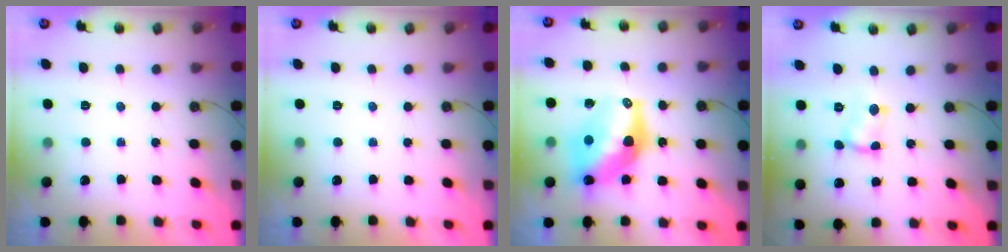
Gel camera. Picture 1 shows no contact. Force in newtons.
{"total": 0.0}
{"total": 15.7, "press": 15.6, "slide": 1.2}
{"total": 2.7, "press": 2.7, "slide": 0.1}